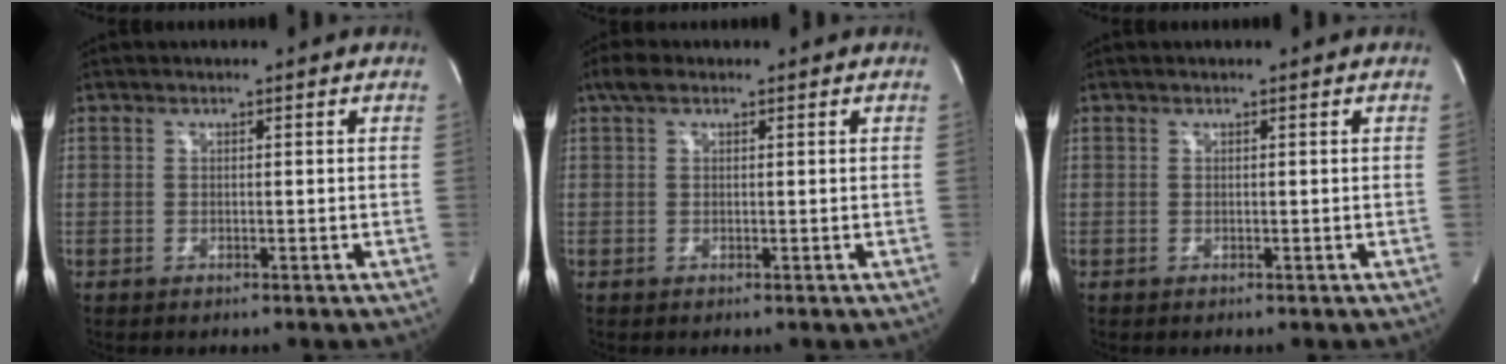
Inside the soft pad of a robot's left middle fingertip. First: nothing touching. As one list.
[{"total": 2.4, "force": [1.6, 1.1, 1.5], "torque": [-0.037, 0.023, 0.030]}, {"total": 0.0}]